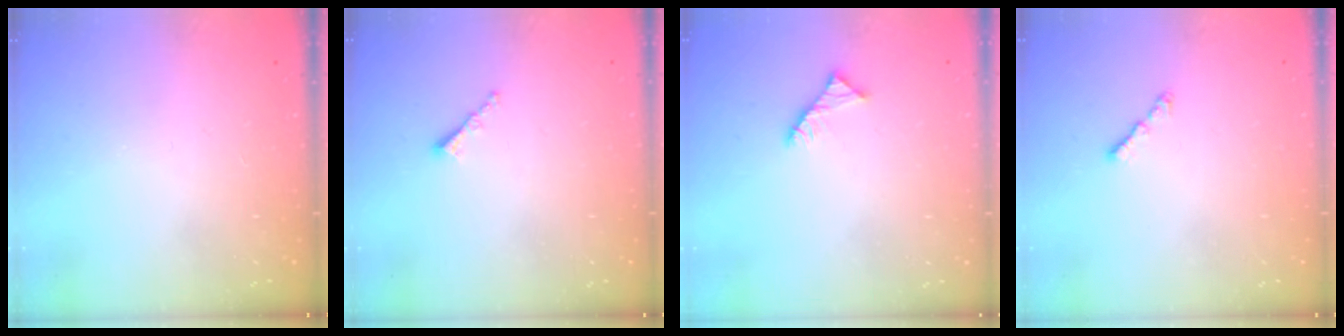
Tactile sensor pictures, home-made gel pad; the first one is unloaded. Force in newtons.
{"total": 1.0, "press": 0.9, "slide": 0.4}
{"total": 2.9, "press": 2.9, "slide": 0.4}
{"total": 1.6, "press": 1.5, "slide": 0.5}